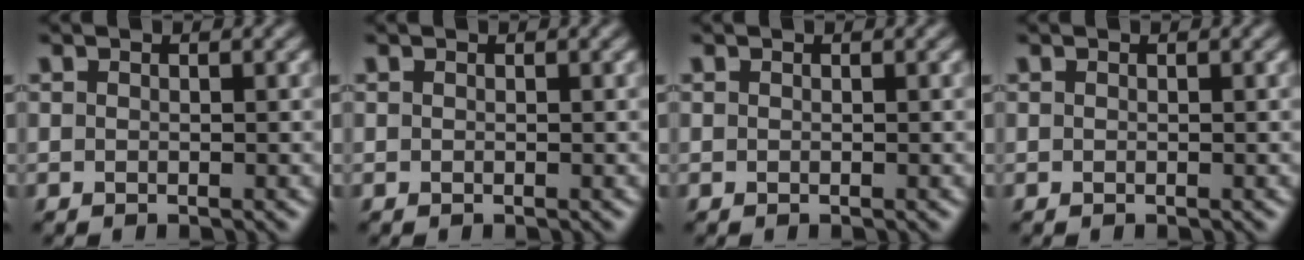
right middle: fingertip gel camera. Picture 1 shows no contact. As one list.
[{"total": 0.0}, {"total": 0.0}, {"total": 0.0}]